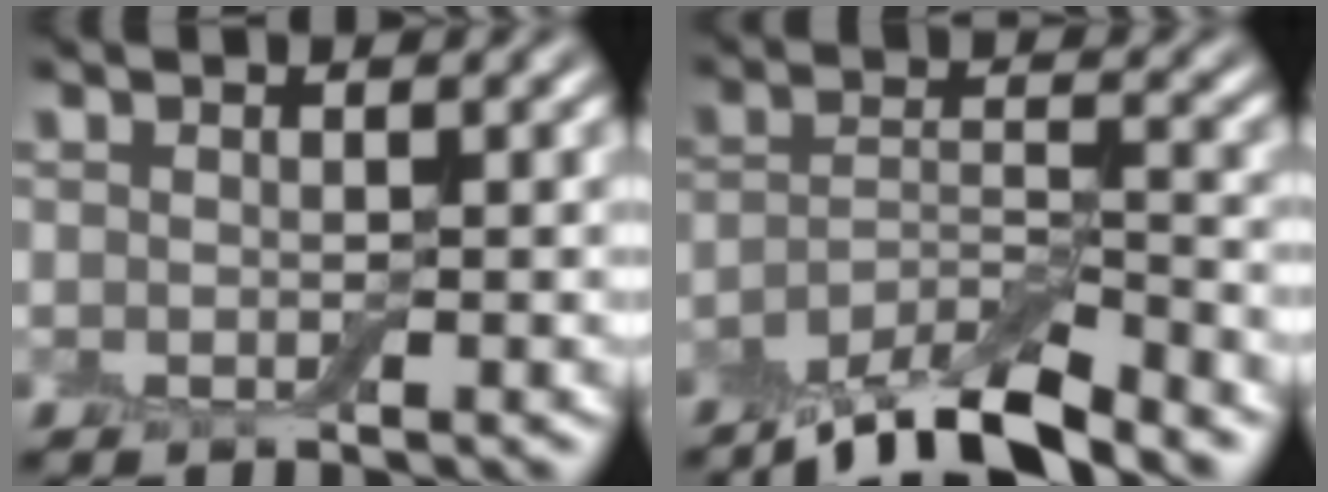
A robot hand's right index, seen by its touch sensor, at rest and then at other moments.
{"total": 6.7, "force": [-5.4, 1.5, 3.7], "torque": [-0.065, -0.007, -0.098]}